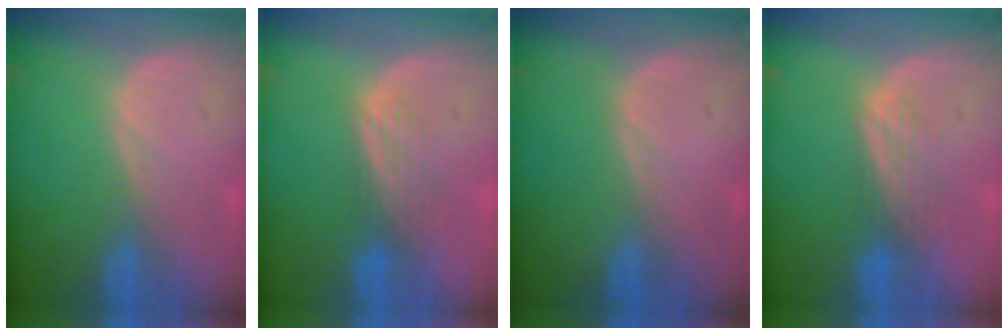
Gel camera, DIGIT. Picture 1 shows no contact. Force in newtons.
{"total": 3.9, "press": 3.3, "slide": 2.2}
{"total": 0.0}
{"total": 3.9, "press": 3.3, "slide": 2.2}